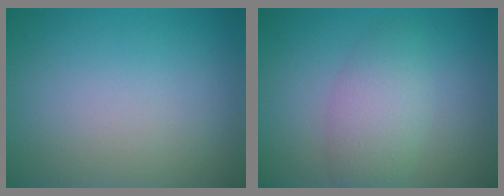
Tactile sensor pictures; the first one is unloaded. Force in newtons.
{"total": 2.4, "press": 2.4, "slide": 0.2}